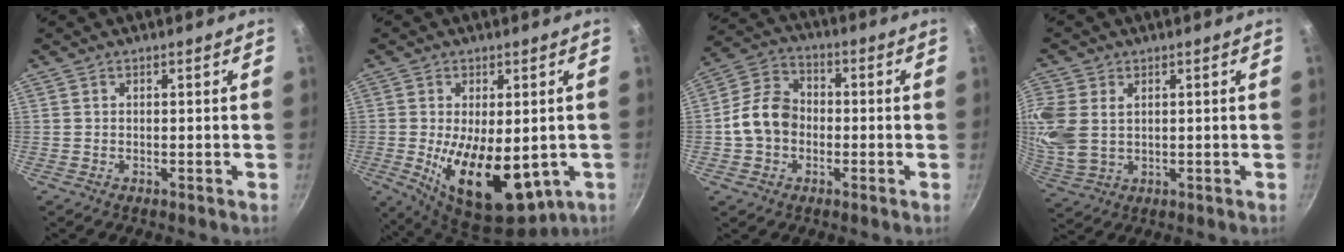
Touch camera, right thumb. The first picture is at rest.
{"total": 17.0, "force": [-2.9, 8.7, 14.3], "torque": [-0.219, -0.023, -0.022]}
{"total": 10.0, "force": [-1.5, 7.9, 5.9], "torque": [-0.084, 0.029, -0.044]}
{"total": 11.5, "force": [2.3, 8.3, 7.6], "torque": [-0.180, 0.002, 0.055]}